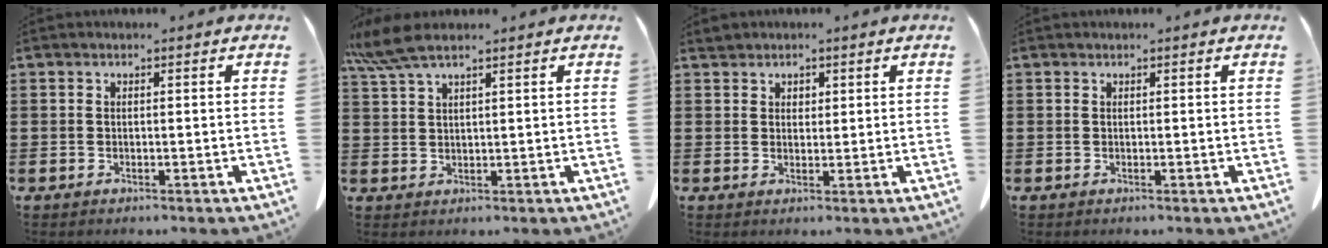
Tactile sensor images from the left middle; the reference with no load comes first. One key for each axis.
{"total": 5.5, "fx": 4.0, "fy": 0.8, "fz": 3.7, "tx": -0.086, "ty": -0.006, "tz": 0.072}
{"total": 1.9, "fx": 1.6, "fy": 1.1, "fz": 0.1, "tx": 0.000, "ty": 0.002, "tz": 0.030}
{"total": 0.0}